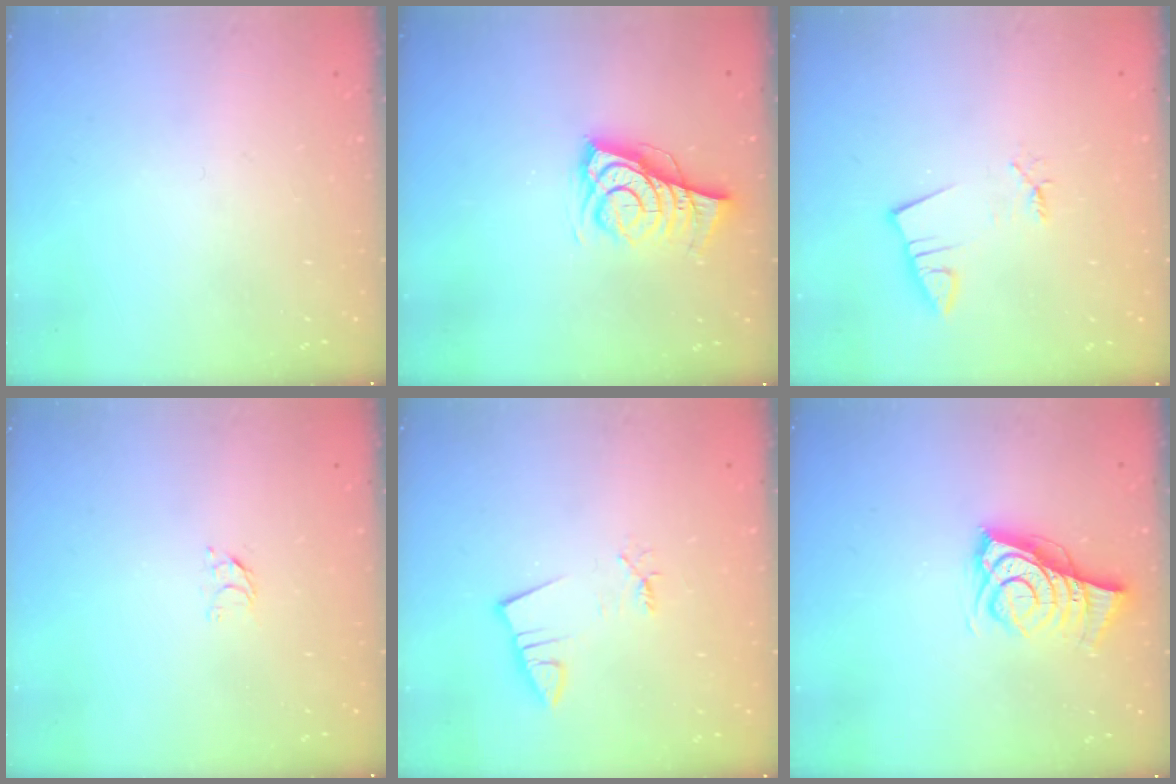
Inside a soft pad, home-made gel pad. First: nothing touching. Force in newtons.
{"total": 9.0, "press": 8.3, "slide": 3.2}
{"total": 2.0, "press": 2.0, "slide": 0.2}
{"total": 2.8, "press": 2.8, "slide": 0.3}
{"total": 2.2, "press": 2.1, "slide": 0.2}
{"total": 8.8, "press": 8.6, "slide": 1.8}